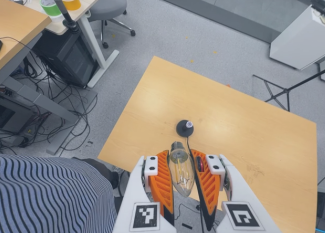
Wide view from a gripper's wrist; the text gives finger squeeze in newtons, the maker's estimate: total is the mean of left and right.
{"total": 22.9, "left": 24.2, "right": 21.5}